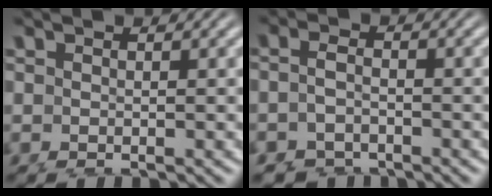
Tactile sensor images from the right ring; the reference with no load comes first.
{"total": 2.9, "force": [-1.8, 2.2, 0.6], "torque": [-0.013, -0.011, -0.029]}